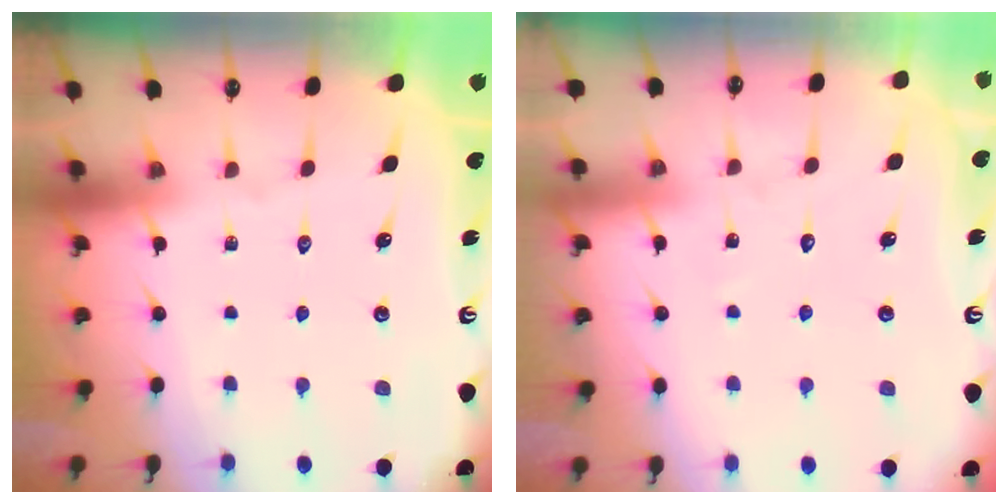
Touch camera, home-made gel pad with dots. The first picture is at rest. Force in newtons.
{"total": 4.8, "press": 4.8, "slide": 0.5}